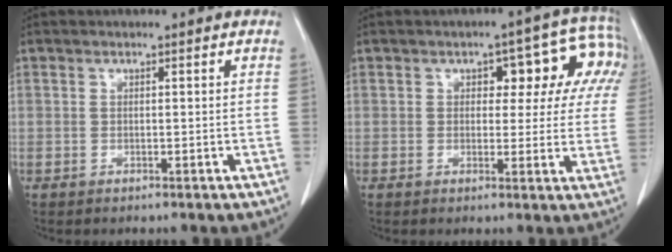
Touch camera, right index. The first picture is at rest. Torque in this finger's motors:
{"motor_torque": [0.23, 0.07, 0.12, 0.03]}